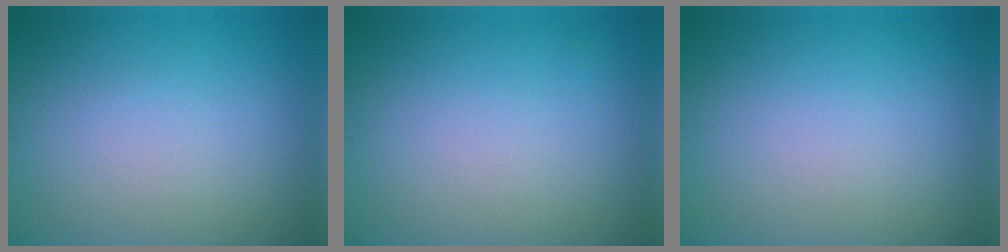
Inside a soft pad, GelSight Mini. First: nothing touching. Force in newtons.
{"total": 0.0}
{"total": 0.0}